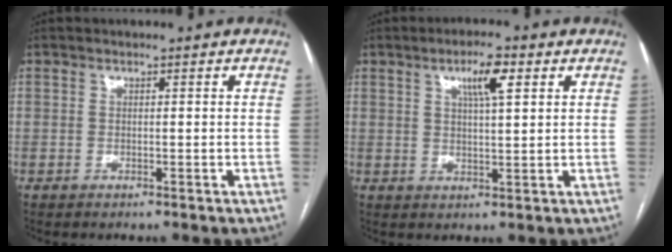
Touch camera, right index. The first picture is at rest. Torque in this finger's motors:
{"motor_torque": [0.70, 0.64, 0.16, 0.04]}